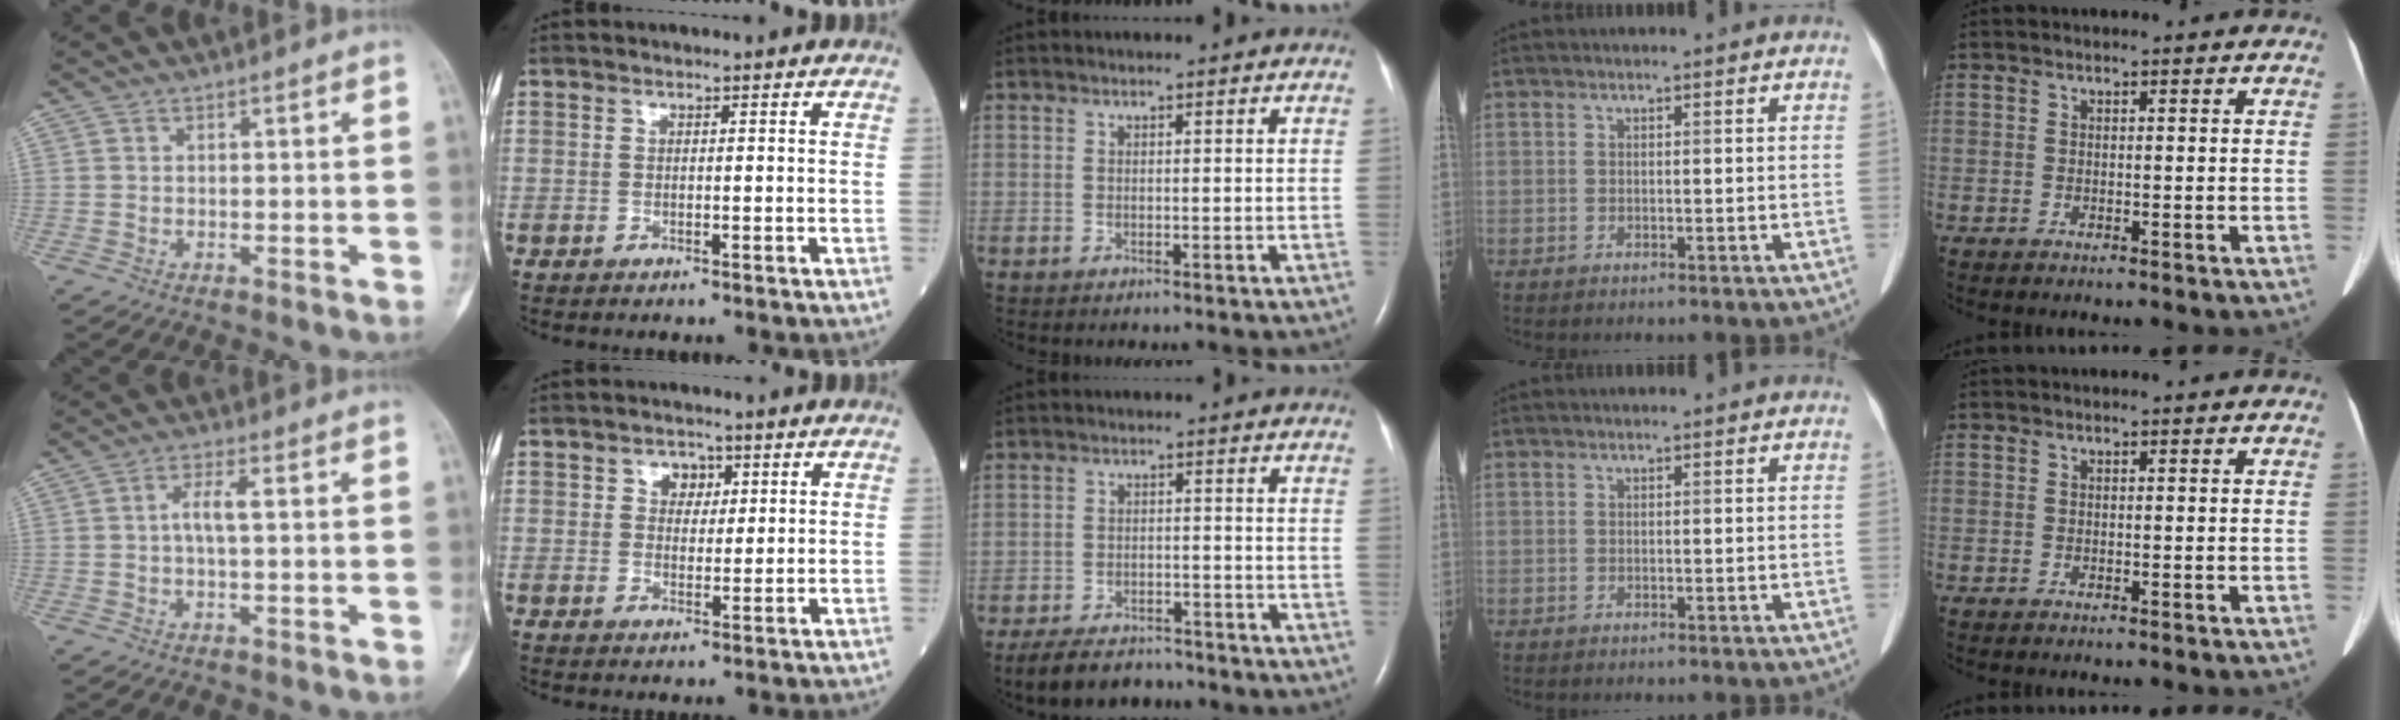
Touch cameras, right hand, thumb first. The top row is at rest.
{"thumb": {"total": 3.7, "force": [0.2, 1.0, 3.5], "torque": [-0.073, 0.010, 0.000]}, "index": {"total": 3.2, "force": [1.4, 2.4, 1.7], "torque": [-0.021, 0.006, 0.021]}, "middle": {"total": 7.6, "force": [-6.6, 2.8, 2.6], "torque": [-0.046, -0.010, -0.102]}}